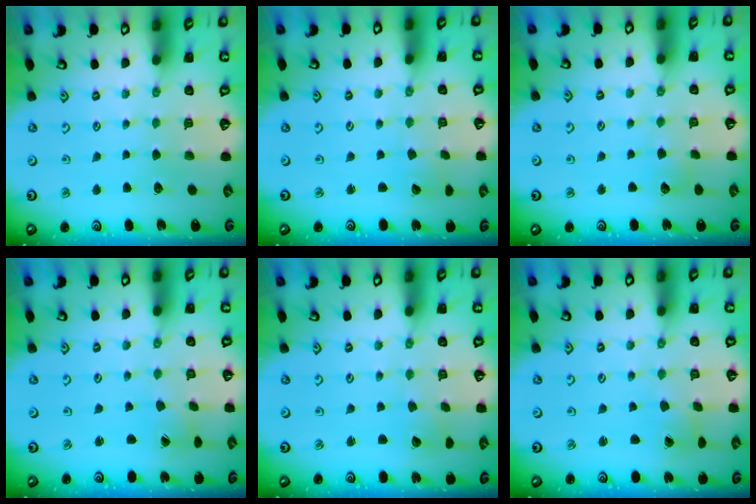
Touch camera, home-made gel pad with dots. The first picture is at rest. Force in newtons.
{"total": 1.5, "press": 1.5, "slide": 0.2}
{"total": 3.7, "press": 3.7, "slide": 0.5}
{"total": 1.3, "press": 1.3, "slide": 0.0}
{"total": 2.1, "press": 2.1, "slide": 0.2}
{"total": 1.6, "press": 1.6, "slide": 0.1}